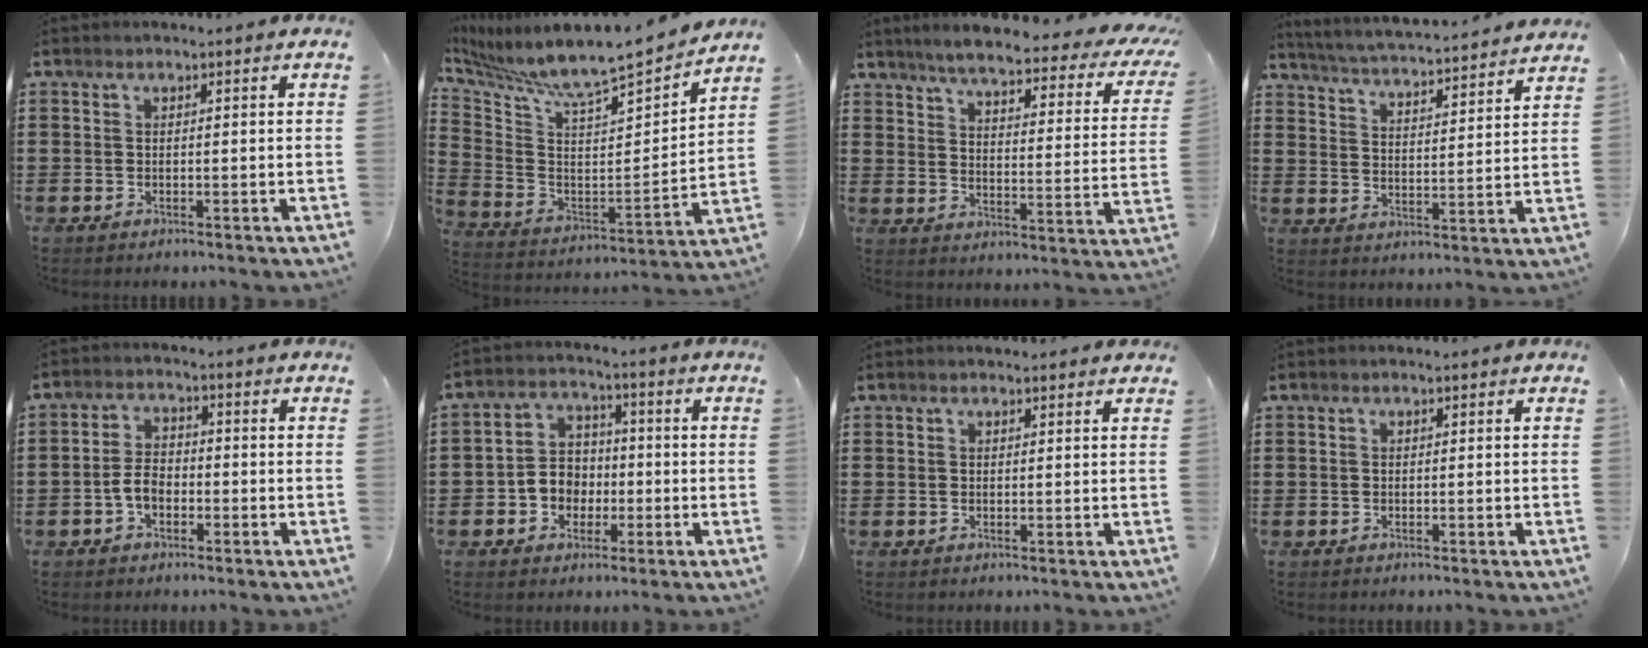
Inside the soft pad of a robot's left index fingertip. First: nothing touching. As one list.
[{"total": 7.4, "force": [7.0, 0.5, 2.6], "torque": [-0.089, -0.067, 0.109]}, {"total": 5.4, "force": [4.6, 0.3, 2.9], "torque": [-0.070, -0.031, 0.069]}, {"total": 4.1, "force": [3.9, -0.8, 0.8], "torque": [-0.037, -0.037, 0.060]}, {"total": 3.9, "force": [-1.3, 2.2, 2.9], "torque": [-0.074, -0.001, -0.032]}, {"total": 5.3, "force": [-1.7, 4.7, 1.7], "torque": [-0.045, 0.016, -0.035]}, {"total": 0.8, "force": [0.7, 0.3, 0.1], "torque": [-0.004, 0.001, 0.014]}, {"total": 0.0}]